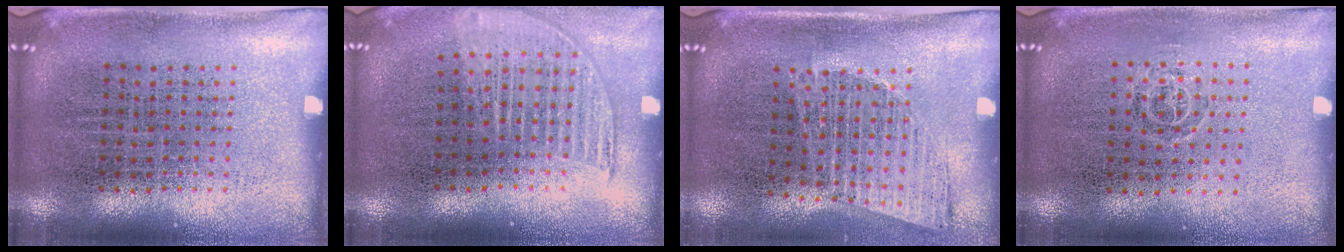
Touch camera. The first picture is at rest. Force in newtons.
{"total": 1.3, "press": 1.2, "slide": 0.6}
{"total": 1.0, "press": 1.0, "slide": 0.4}
{"total": 0.7, "press": 0.5, "slide": 0.6}